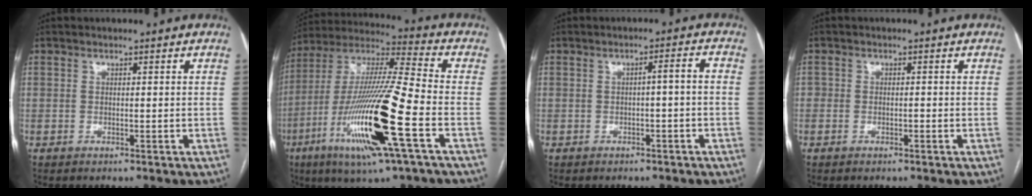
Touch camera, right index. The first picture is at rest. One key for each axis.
{"total": 21.9, "fx": -7.6, "fy": 1.0, "fz": 20.5, "tx": -0.419, "ty": -0.030, "tz": -0.145}
{"total": 2.4, "fx": -0.5, "fy": 0.2, "fz": 2.3, "tx": -0.030, "ty": 0.010, "tz": -0.006}
{"total": 1.1, "fx": -0.4, "fy": 0.8, "fz": 0.7, "tx": -0.013, "ty": 0.007, "tz": -0.006}